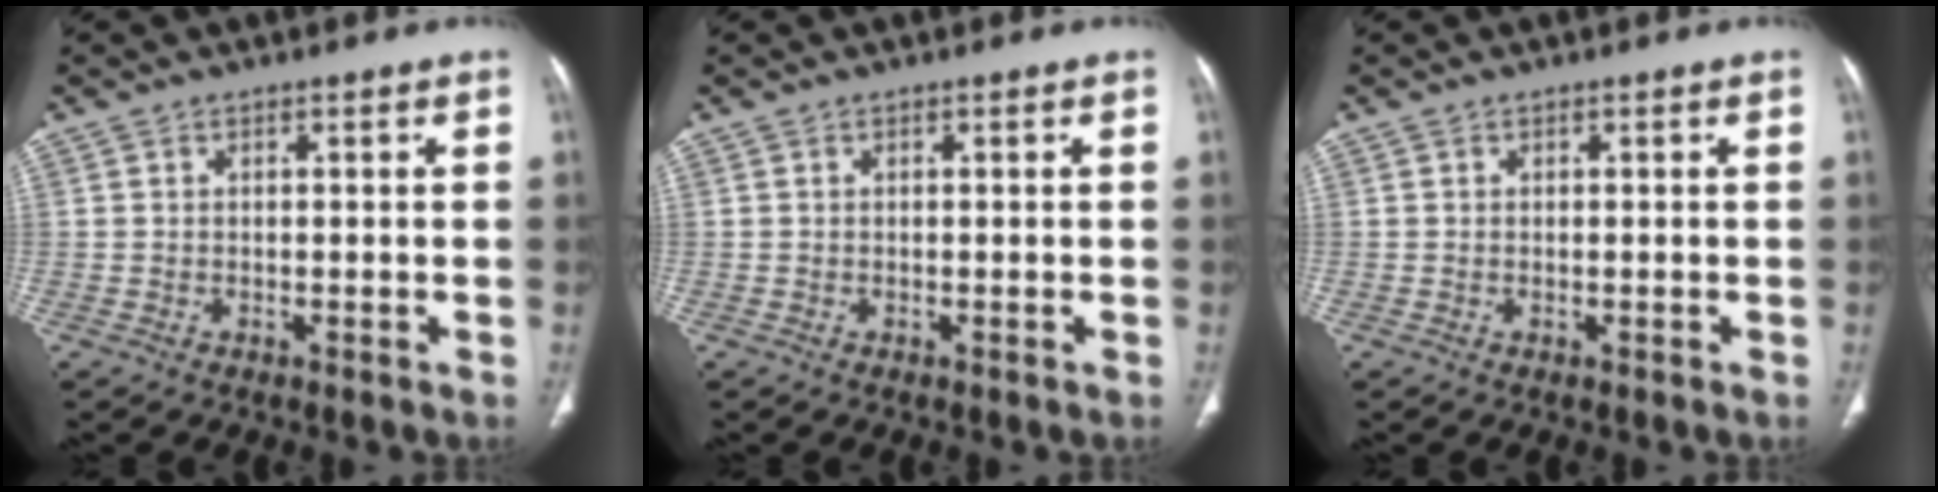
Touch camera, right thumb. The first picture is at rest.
{"total": 0.0}
{"total": 0.0}